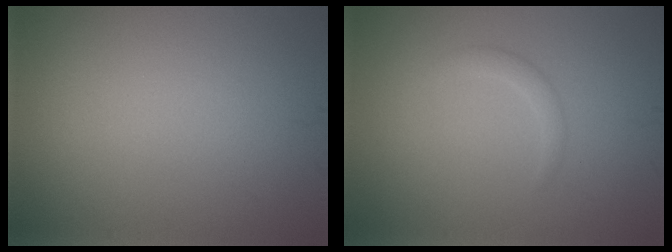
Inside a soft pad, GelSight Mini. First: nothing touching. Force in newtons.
{"total": 1.3, "press": 1.3, "slide": 0.1}